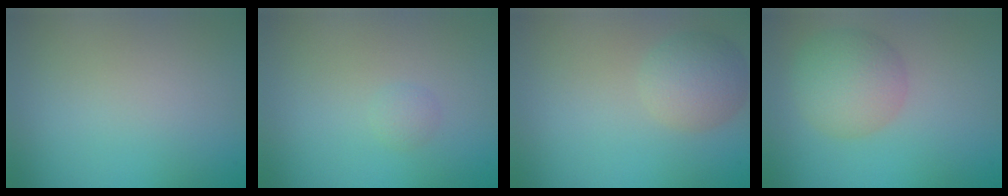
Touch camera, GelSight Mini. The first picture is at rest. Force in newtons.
{"total": 0.8, "press": 0.8, "slide": 0.1}
{"total": 3.4, "press": 3.4, "slide": 0.1}
{"total": 4.7, "press": 4.7, "slide": 0.2}